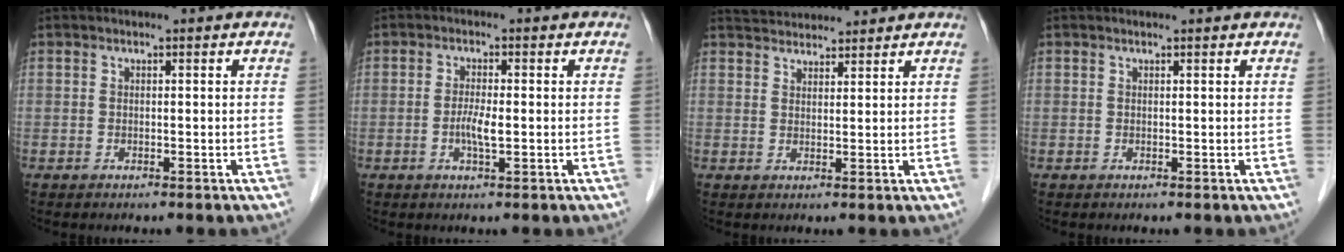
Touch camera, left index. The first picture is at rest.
{"total": 2.9, "force": [-0.5, 0.4, 2.8], "torque": [-0.058, -0.002, -0.010]}
{"total": 7.4, "force": [7.3, 0.7, 1.4], "torque": [-0.033, 0.031, 0.122]}
{"total": 1.2, "force": [1.2, 0.1, 0.3], "torque": [-0.013, 0.008, 0.014]}